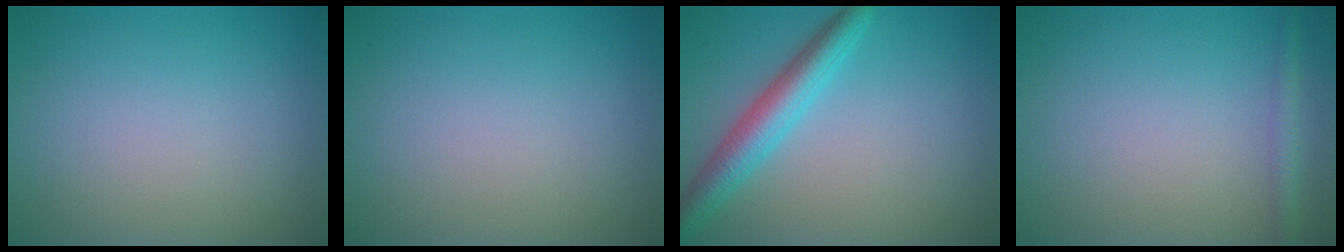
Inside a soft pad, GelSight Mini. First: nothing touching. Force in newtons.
{"total": 0.0}
{"total": 4.2, "press": 4.2, "slide": 0.2}
{"total": 1.6, "press": 1.6, "slide": 0.1}